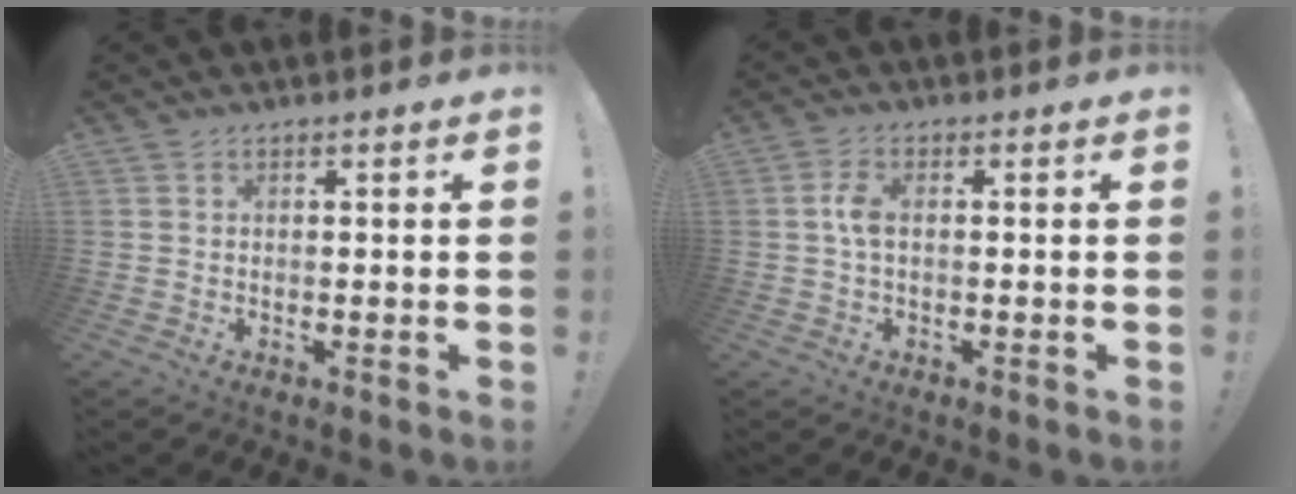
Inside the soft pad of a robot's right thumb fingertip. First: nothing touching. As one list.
[{"total": 4.3, "force": [0.1, 2.0, 3.8], "torque": [-0.075, 0.007, 0.000]}]